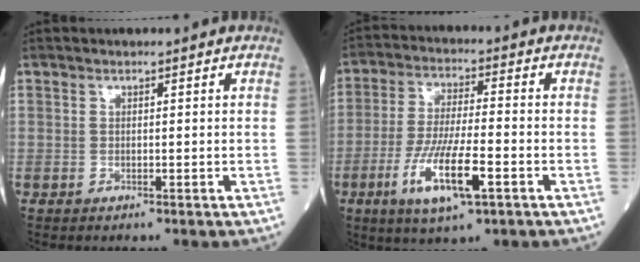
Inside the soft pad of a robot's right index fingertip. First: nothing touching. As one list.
[{"total": 11.2, "force": [-4.5, 1.6, 10.2], "torque": [-0.202, -0.017, -0.080]}]